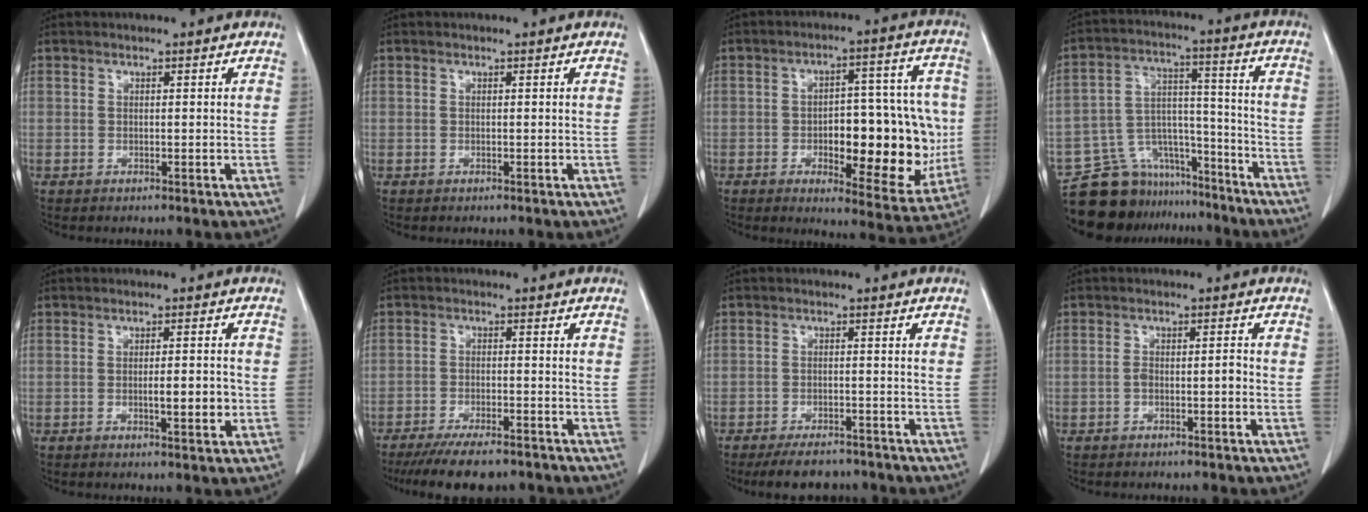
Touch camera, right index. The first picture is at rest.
{"total": 0.0}
{"total": 17.7, "force": [-2.6, 6.7, 16.2], "torque": [-0.198, 0.024, -0.020]}
{"total": 14.1, "force": [-12.3, 6.6, 1.9], "torque": [-0.027, 0.057, -0.200]}
{"total": 4.1, "force": [-0.8, 0.8, 3.9], "torque": [-0.062, -0.003, -0.008]}
{"total": 9.7, "force": [-7.9, 2.6, 5.0], "torque": [-0.076, -0.011, -0.121]}
{"total": 5.9, "force": [-5.0, 2.4, 2.0], "torque": [-0.029, -0.001, -0.075]}
{"total": 2.3, "force": [-0.8, 0.7, 2.0], "torque": [-0.033, 0.005, -0.011]}